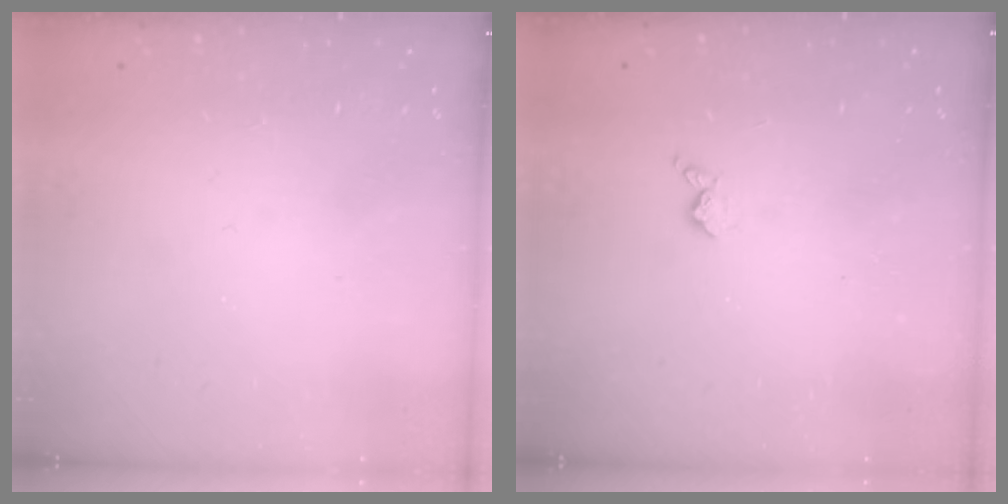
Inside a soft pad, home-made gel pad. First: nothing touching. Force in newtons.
{"total": 3.6, "press": 3.6, "slide": 0.6}